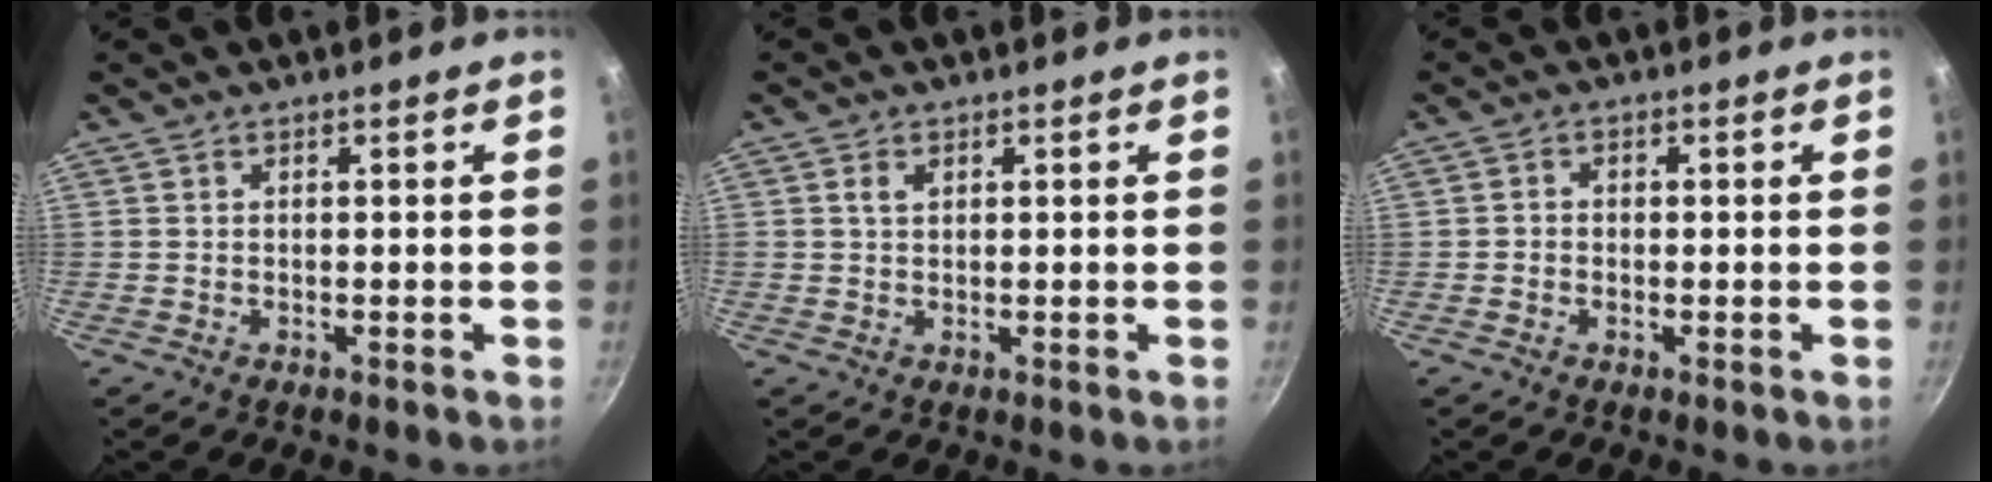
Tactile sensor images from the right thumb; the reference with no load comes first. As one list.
[{"total": 1.9, "force": [0.7, 1.3, 1.2], "torque": [-0.017, 0.001, 0.012]}, {"total": 1.5, "force": [-0.4, 1.3, 0.6], "torque": [-0.012, 0.006, -0.011]}]